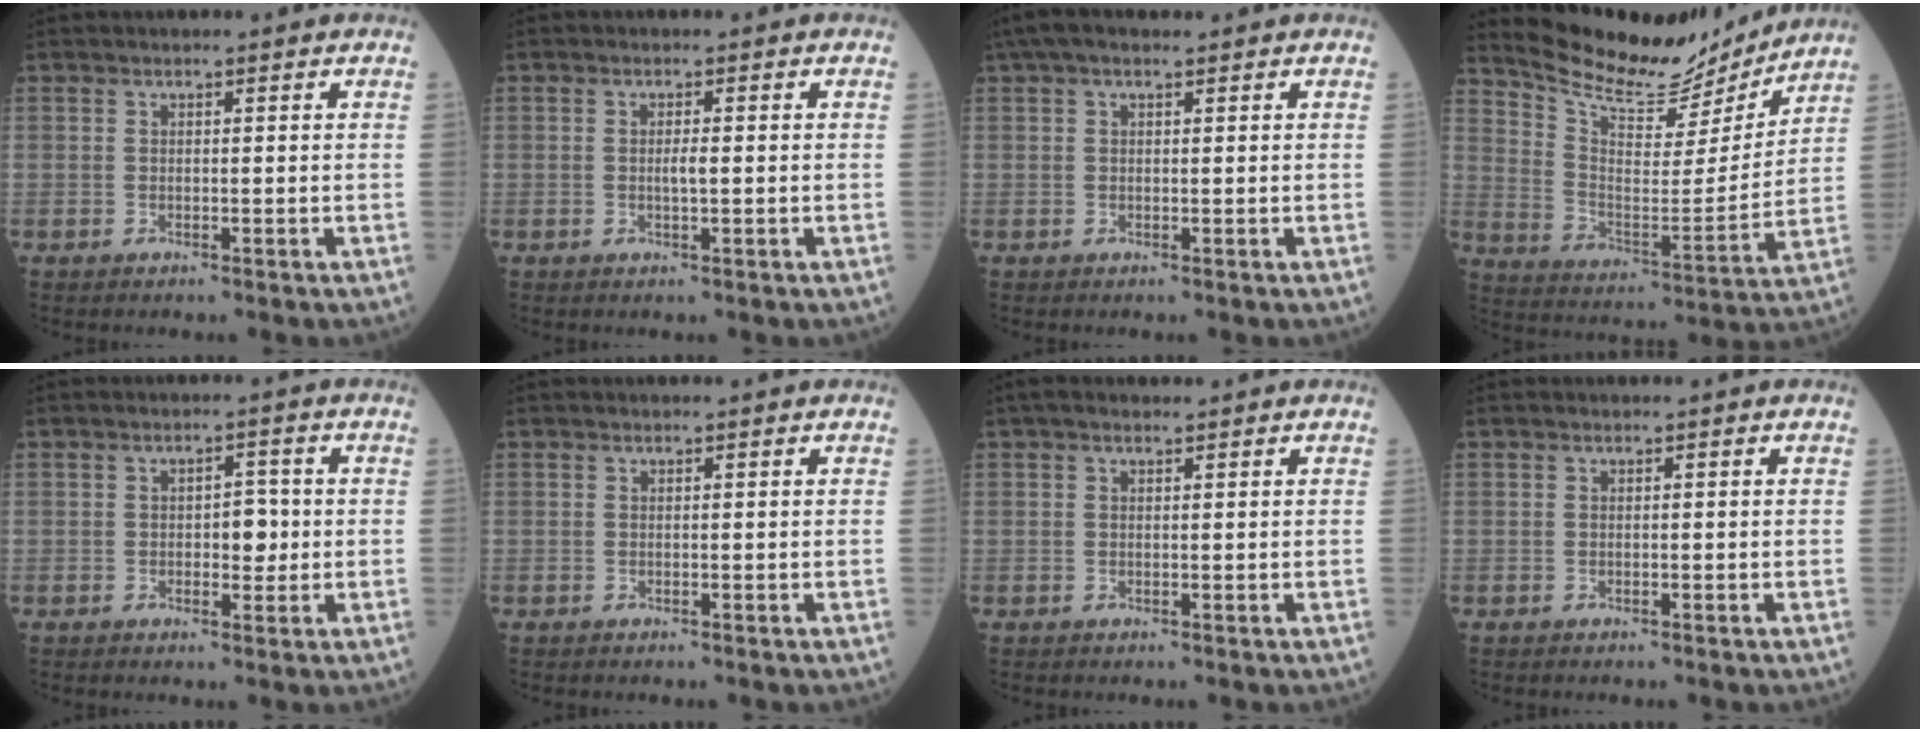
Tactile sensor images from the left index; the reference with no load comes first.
{"total": 1.4, "force": [-0.3, 0.1, 1.4], "torque": [-0.026, -0.003, -0.006]}
{"total": 4.6, "force": [3.1, 1.6, 3.1], "torque": [-0.062, 0.035, 0.053]}
{"total": 15.4, "force": [14.6, 3.2, 3.7], "torque": [-0.079, -0.023, 0.235]}
{"total": 3.4, "force": [-0.4, 1.8, 2.9], "torque": [-0.034, 0.005, -0.005]}
{"total": 0.0}
{"total": 1.7, "force": [1.1, 0.6, 1.1], "torque": [-0.020, 0.015, 0.016]}
{"total": 0.0}